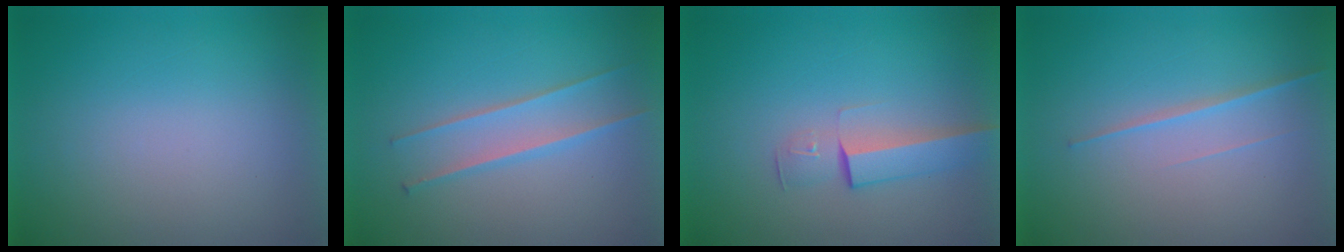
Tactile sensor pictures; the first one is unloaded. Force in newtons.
{"total": 2.4}
{"total": 2.9}
{"total": 2.0}